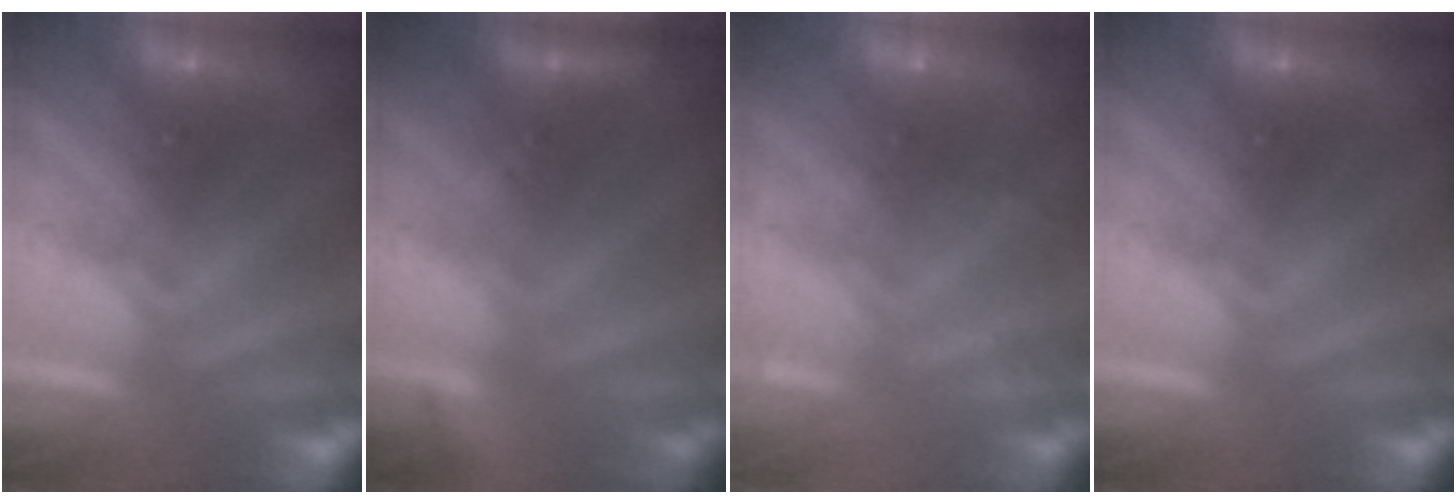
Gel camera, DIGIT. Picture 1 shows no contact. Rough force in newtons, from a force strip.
{"total": 2.7}
{"total": 2.3}
{"total": 0.0}